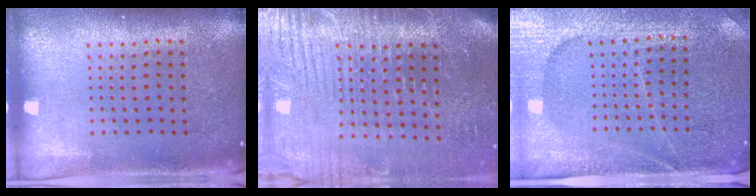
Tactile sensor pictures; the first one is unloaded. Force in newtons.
{"total": 4.5, "press": 4.1, "slide": 1.7}
{"total": 4.0, "press": 3.7, "slide": 1.3}